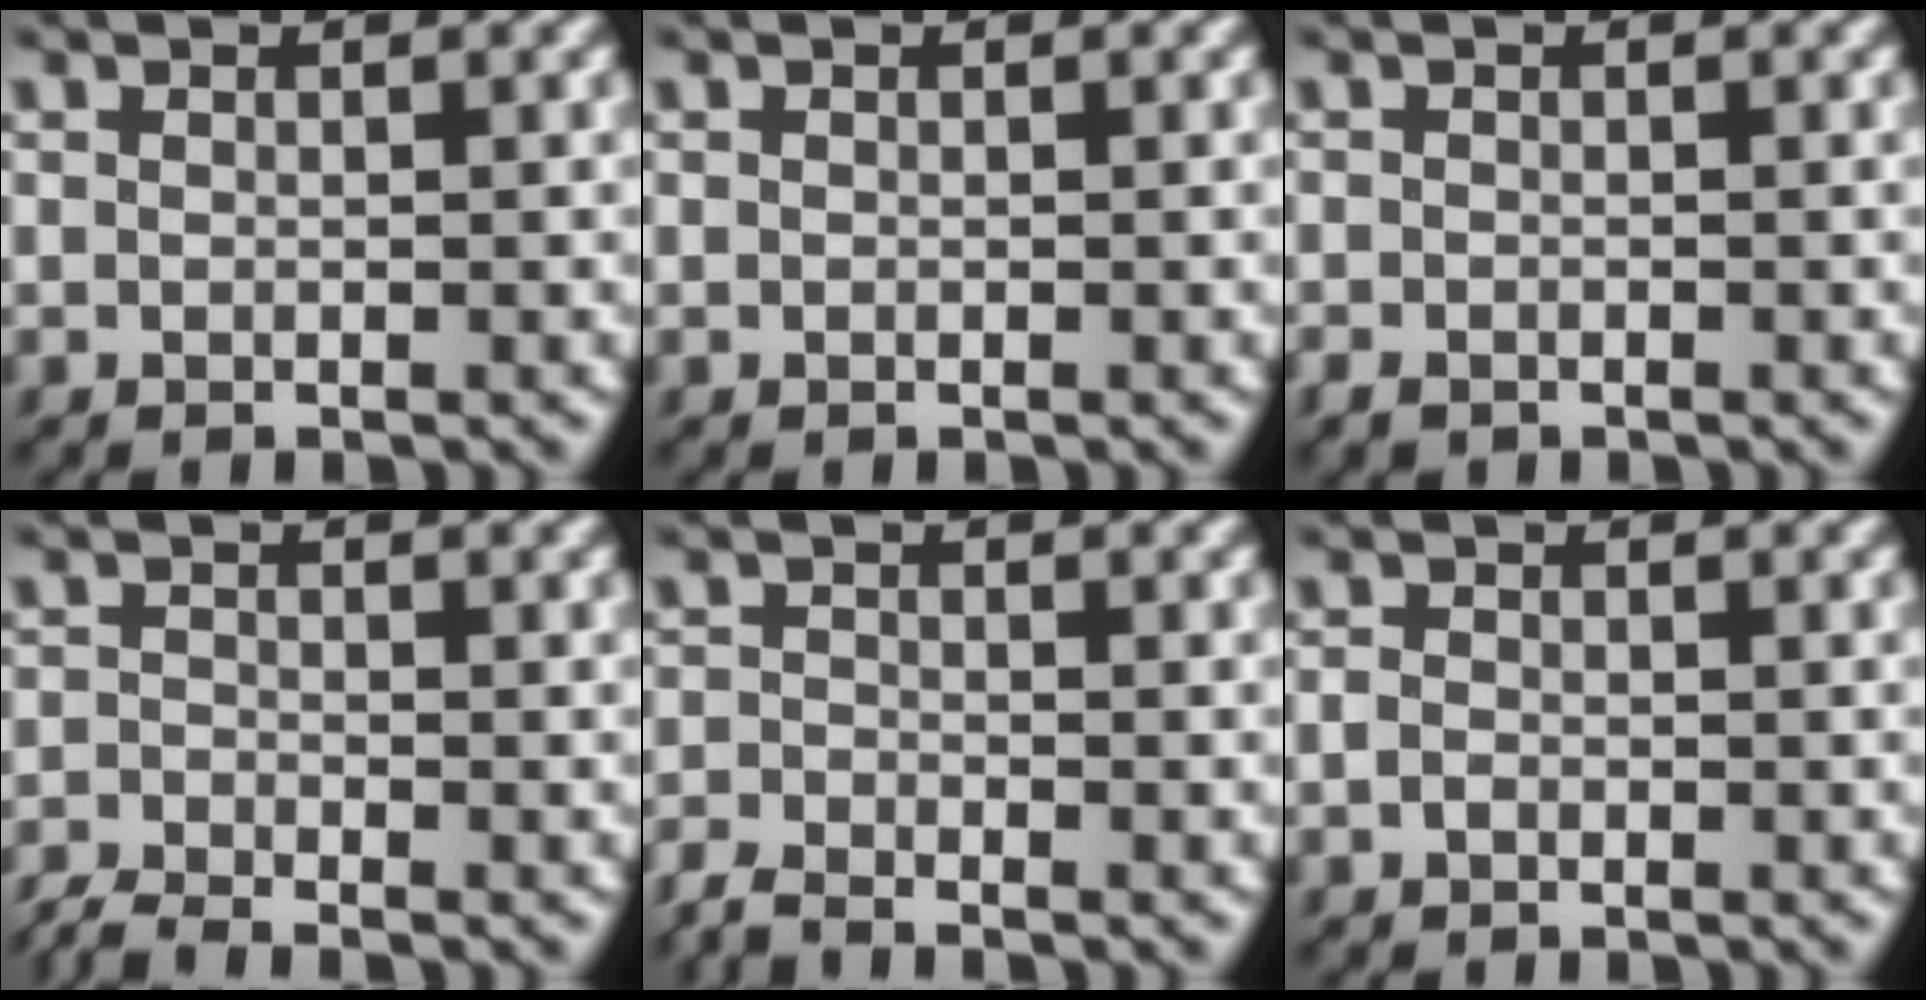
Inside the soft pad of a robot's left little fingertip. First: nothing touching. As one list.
[{"total": 0.0}, {"total": 1.0, "force": [-0.7, 0.6, 0.3], "torque": [-0.009, -0.003, -0.016]}, {"total": 2.8, "force": [-2.6, 0.6, 0.7], "torque": [-0.017, -0.005, -0.065]}, {"total": 2.5, "force": [-2.4, 0.4, 0.6], "torque": [-0.018, -0.006, -0.060]}, {"total": 0.9, "force": [-0.5, 0.7, 0.4], "torque": [-0.008, 0.000, -0.015]}]